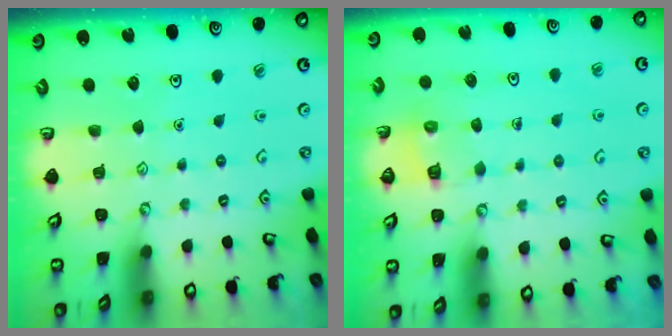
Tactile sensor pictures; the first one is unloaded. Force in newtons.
{"total": 3.2, "press": 3.2, "slide": 0.2}